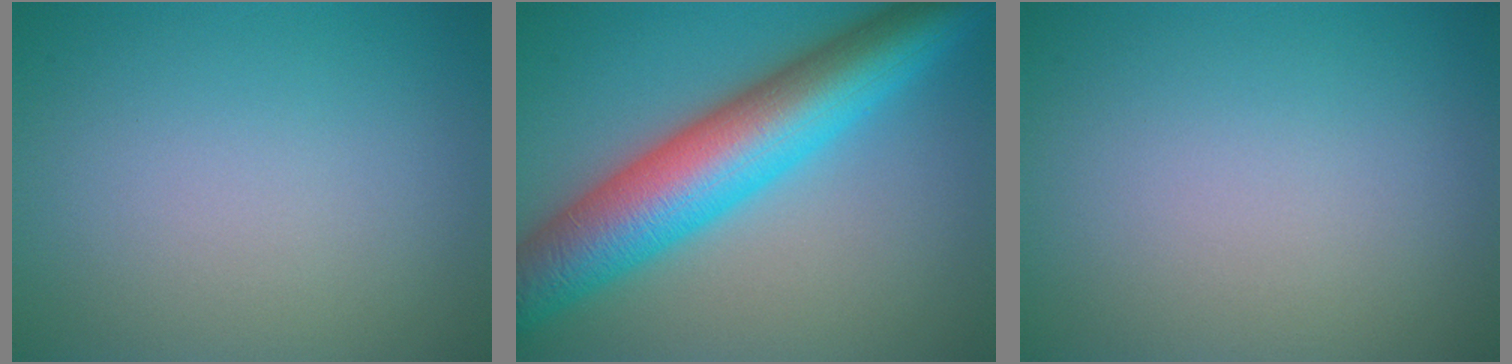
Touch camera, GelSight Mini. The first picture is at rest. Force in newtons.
{"total": 11.2, "press": 11.2, "slide": 0.1}
{"total": 0.0}